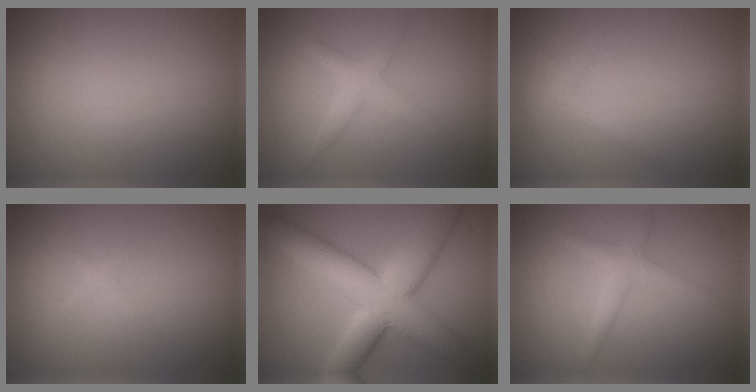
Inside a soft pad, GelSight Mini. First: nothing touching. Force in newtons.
{"total": 2.3, "press": 2.3, "slide": 0.1}
{"total": 1.4, "press": 1.4, "slide": 0.1}
{"total": 0.6, "press": 0.6, "slide": 0.1}
{"total": 10.7, "press": 10.7, "slide": 0.5}
{"total": 2.1, "press": 2.1, "slide": 0.3}